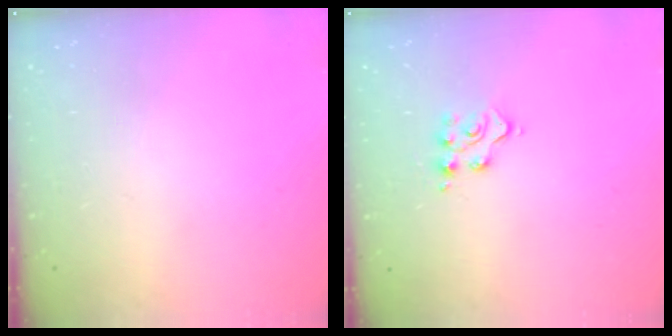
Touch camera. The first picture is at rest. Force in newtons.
{"total": 6.7, "press": 6.7, "slide": 0.2}